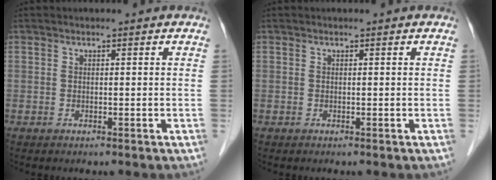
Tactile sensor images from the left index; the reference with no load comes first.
{"total": 0.0}